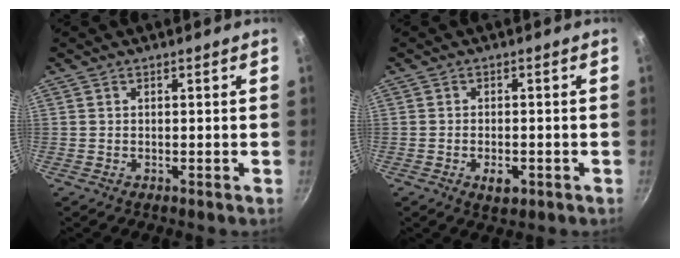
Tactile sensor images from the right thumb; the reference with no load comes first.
{"total": 3.3, "force": [-1.3, 1.7, 2.5], "torque": [-0.038, 0.005, -0.016]}